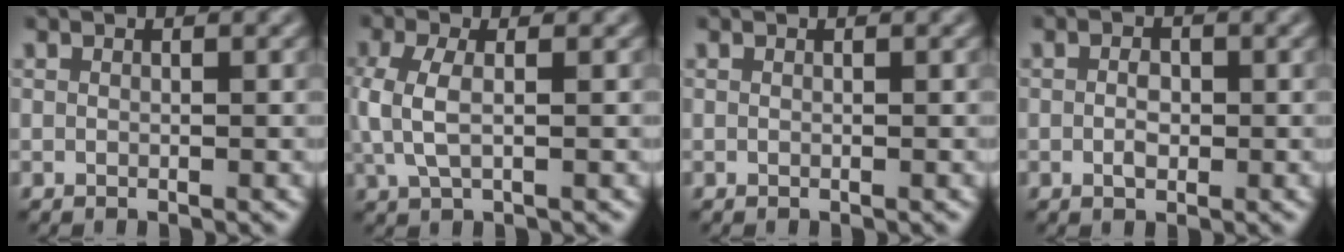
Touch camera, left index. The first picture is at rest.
{"total": 3.3, "force": [0.1, 1.4, 3.0], "torque": [-0.078, 0.002, 0.001]}
{"total": 0.0}
{"total": 1.6, "force": [-0.3, 1.0, 1.2], "torque": [-0.022, 0.003, -0.007]}